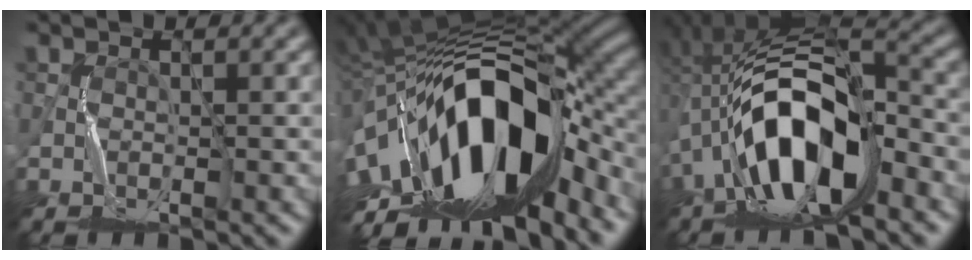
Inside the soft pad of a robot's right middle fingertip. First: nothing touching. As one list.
[{"total": 16.1, "force": [-4.6, 7.4, 13.5], "torque": [-0.225, 0.010, -0.082]}, {"total": 12.1, "force": [-4.3, 4.3, 10.5], "torque": [-0.194, 0.020, -0.081]}]